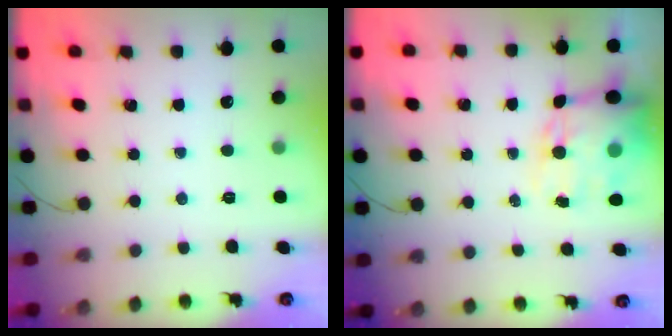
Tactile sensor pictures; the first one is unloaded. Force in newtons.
{"total": 14.2, "press": 13.8, "slide": 3.4}